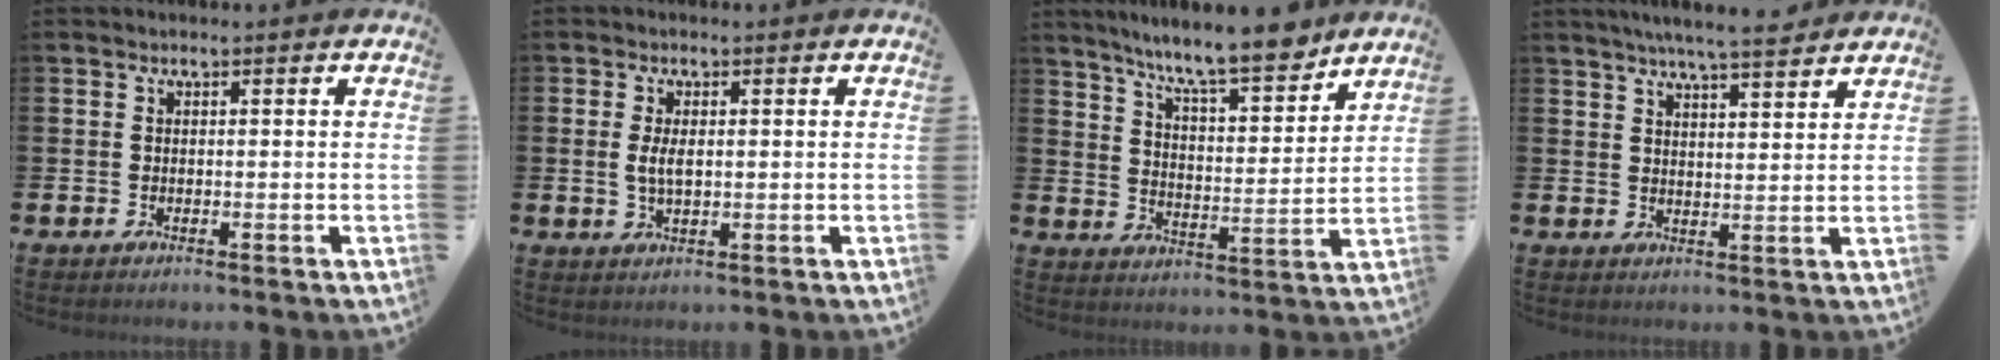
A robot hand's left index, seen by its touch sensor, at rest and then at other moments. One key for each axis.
{"total": 2.9, "fx": 0.3, "fy": 1.3, "fz": 2.6, "tx": -0.050, "ty": 0.005, "tz": 0.003}
{"total": 10.1, "fx": 9.1, "fy": 0.9, "fz": 4.4, "tx": -0.100, "ty": -0.053, "tz": 0.157}
{"total": 5.9, "fx": 5.6, "fy": -0.1, "fz": 1.8, "tx": -0.045, "ty": -0.022, "tz": 0.099}